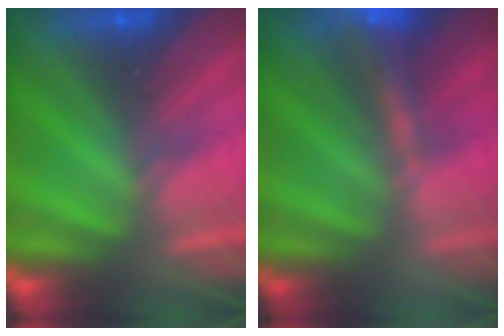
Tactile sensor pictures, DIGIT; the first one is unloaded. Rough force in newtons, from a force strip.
{"total": 5.8}